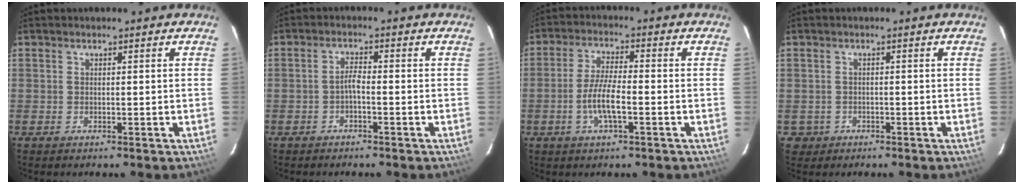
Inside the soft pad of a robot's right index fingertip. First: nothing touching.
{"total": 1.8, "force": [-1.1, 0.2, 1.4], "torque": [-0.030, 0.007, -0.022]}
{"total": 6.6, "force": [-2.2, 1.4, 6.0], "torque": [-0.122, -0.002, -0.045]}
{"total": 2.6, "force": [-0.8, 2.5, 0.2], "torque": [-0.010, 0.005, -0.006]}